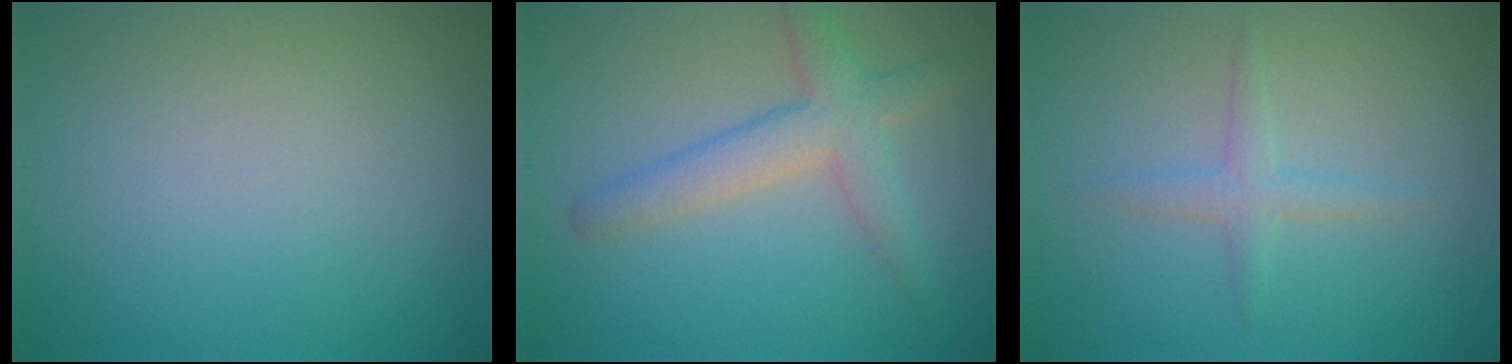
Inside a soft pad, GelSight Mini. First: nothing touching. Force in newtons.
{"total": 3.9, "press": 3.9, "slide": 0.1}
{"total": 1.7, "press": 1.7, "slide": 0.1}